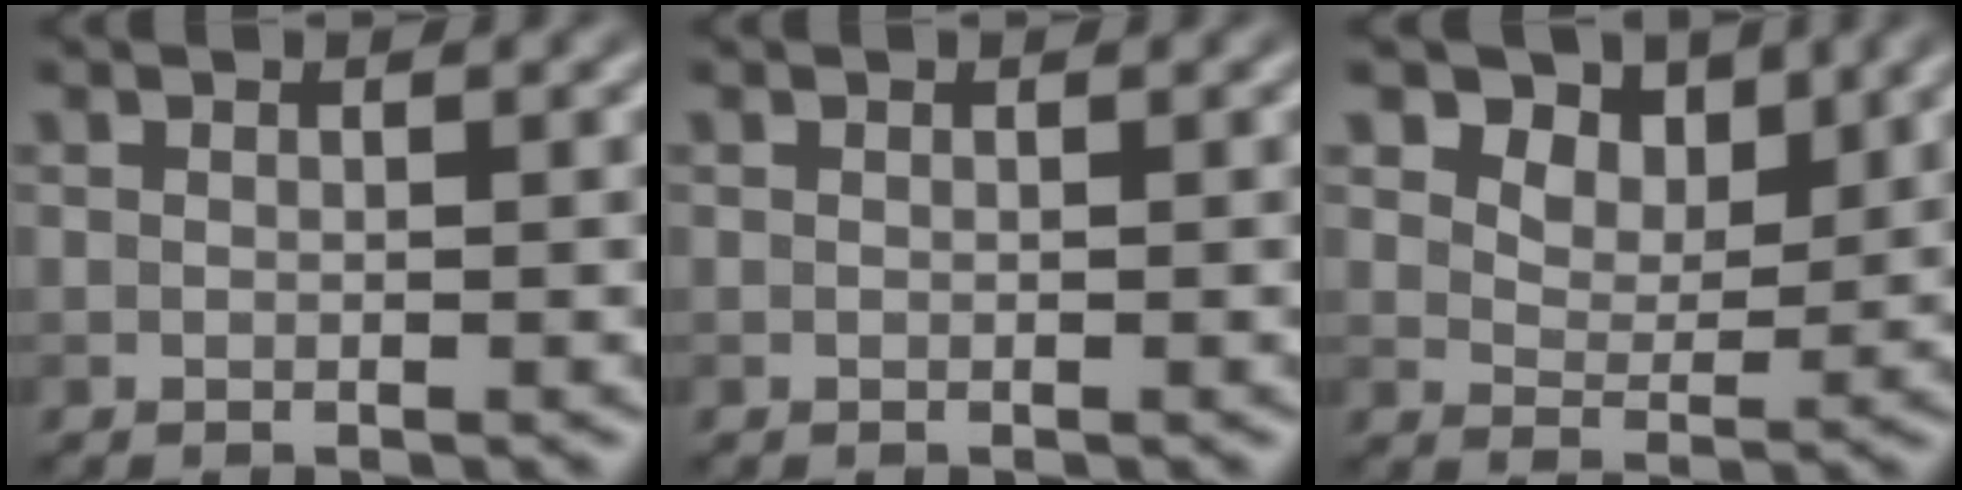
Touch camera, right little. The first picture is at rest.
{"total": 0.0}
{"total": 6.2, "force": [4.2, 3.7, 2.8], "torque": [-0.068, -0.010, 0.077]}